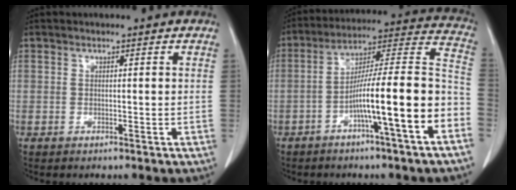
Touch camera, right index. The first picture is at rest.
{"total": 17.0, "force": [-6.2, 0.0, 15.8], "torque": [-0.238, 0.020, -0.103]}